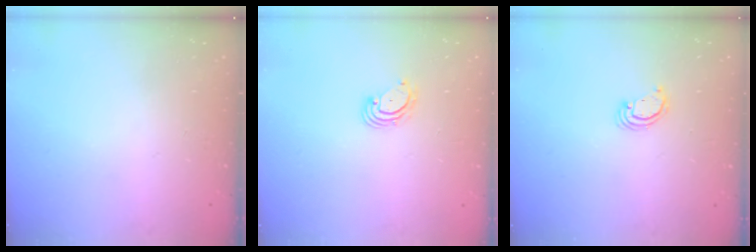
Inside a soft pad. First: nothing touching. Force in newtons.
{"total": 3.2, "press": 3.1, "slide": 0.4}
{"total": 2.6, "press": 2.6, "slide": 0.2}